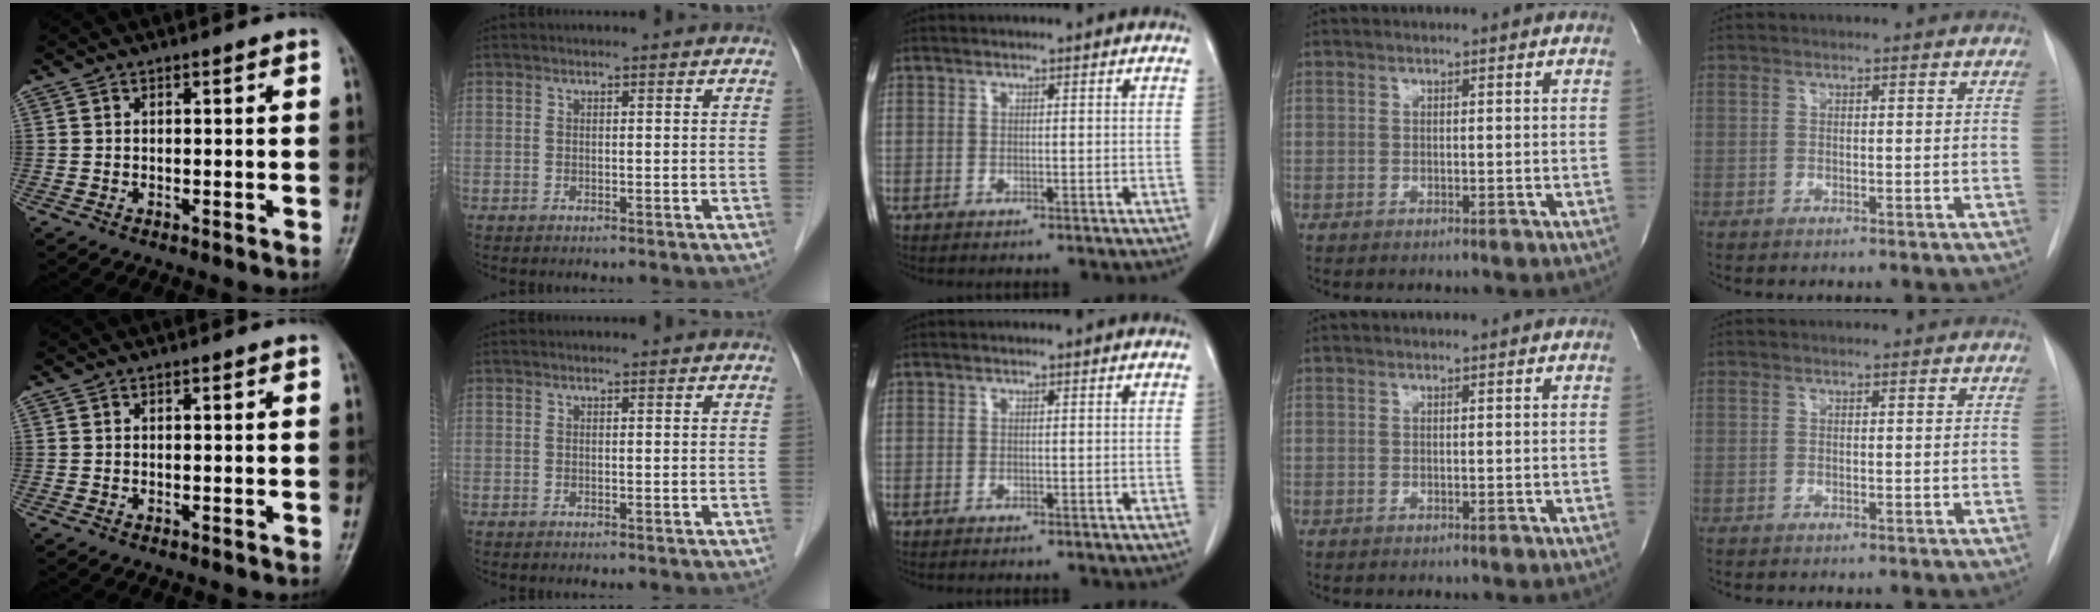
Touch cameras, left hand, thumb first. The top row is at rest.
{}